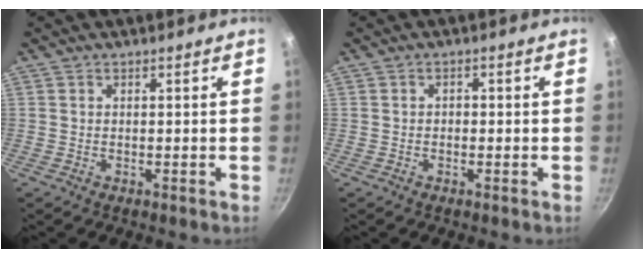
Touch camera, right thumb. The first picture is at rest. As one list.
[{"total": 1.0, "force": [-0.2, 0.8, 0.5], "torque": [0.003, 0.004, -0.009]}]